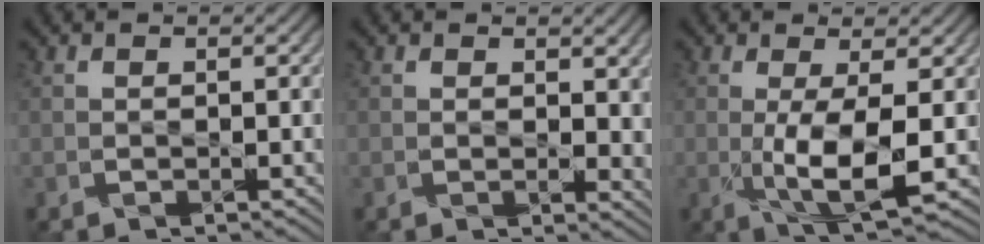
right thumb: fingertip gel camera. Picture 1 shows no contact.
{"total": 4.5, "force": [0.8, 2.8, 3.4], "torque": [-0.060, -0.009, 0.018]}
{"total": 6.5, "force": [-1.2, 1.6, 6.2], "torque": [-0.135, -0.011, -0.012]}